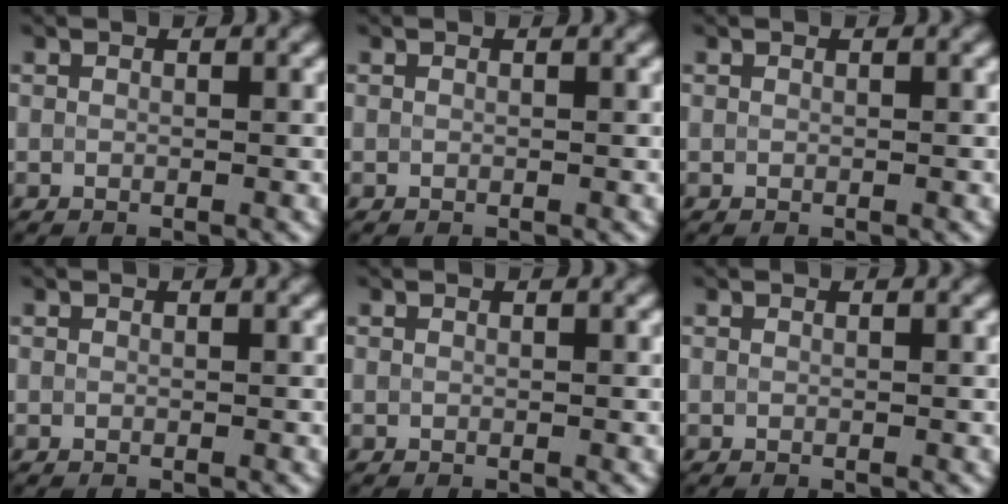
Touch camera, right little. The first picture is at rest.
{"total": 0.0}
{"total": 0.0}
{"total": 0.0}
{"total": 0.0}
{"total": 0.0}